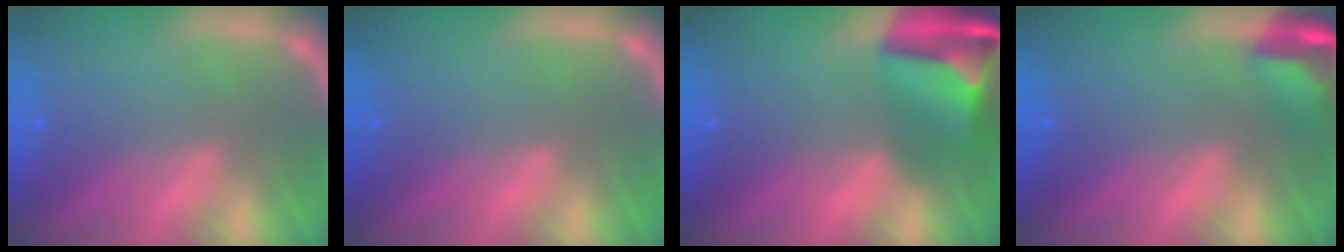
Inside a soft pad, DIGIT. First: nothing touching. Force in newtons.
{"total": 0.0}
{"total": 9.5}
{"total": 3.9}